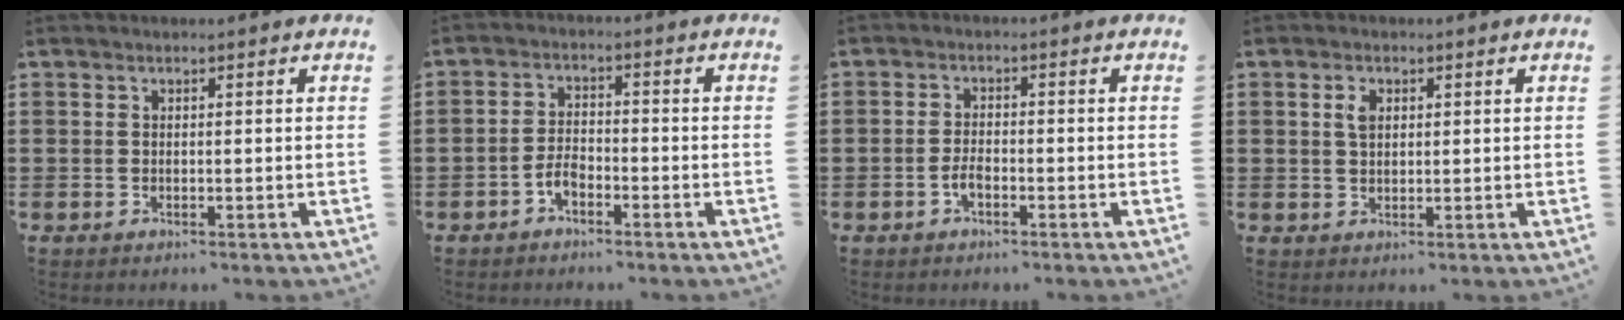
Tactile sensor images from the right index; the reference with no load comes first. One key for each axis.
{"total": 3.2, "fx": -2.0, "fy": 1.7, "fz": 1.9, "tx": -0.052, "ty": 0.002, "tz": -0.044}
{"total": 2.4, "fx": -1.2, "fy": 1.1, "fz": 1.7, "tx": -0.041, "ty": 0.001, "tz": -0.026}
{"total": 2.4, "fx": 0.8, "fy": 1.4, "fz": 1.7, "tx": -0.038, "ty": 0.006, "tz": 0.013}